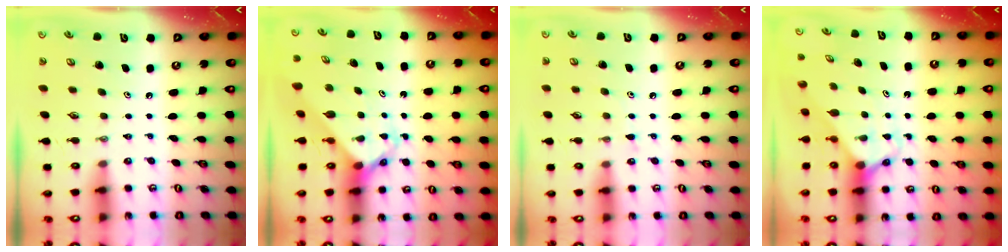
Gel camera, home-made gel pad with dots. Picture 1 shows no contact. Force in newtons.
{"total": 2.8, "press": 2.8, "slide": 0.1}
{"total": 2.7, "press": 2.7, "slide": 0.3}
{"total": 2.6, "press": 2.6, "slide": 0.2}